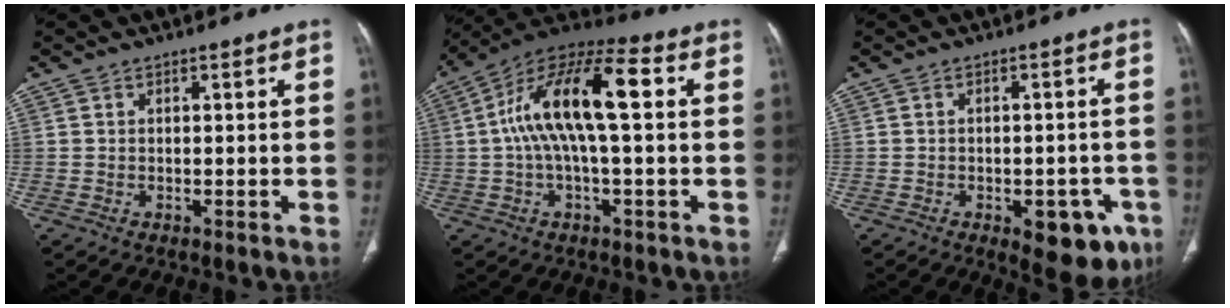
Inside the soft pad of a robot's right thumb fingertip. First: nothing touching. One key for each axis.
{"total": 15.7, "fx": 1.6, "fy": 5.4, "fz": 14.6, "tx": -0.281, "ty": 0.042, "tz": 0.021}
{"total": 10.5, "fx": -4.9, "fy": 5.1, "fz": 7.7, "tx": -0.060, "ty": 0.012, "tz": -0.053}